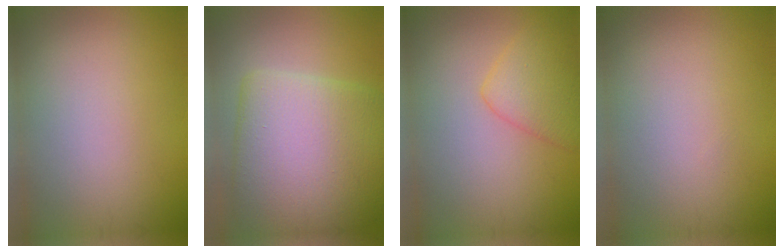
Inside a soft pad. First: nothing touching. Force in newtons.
{"total": 11.3, "press": 11.3, "slide": 0.8}
{"total": 3.7, "press": 3.7, "slide": 0.2}
{"total": 0.0}